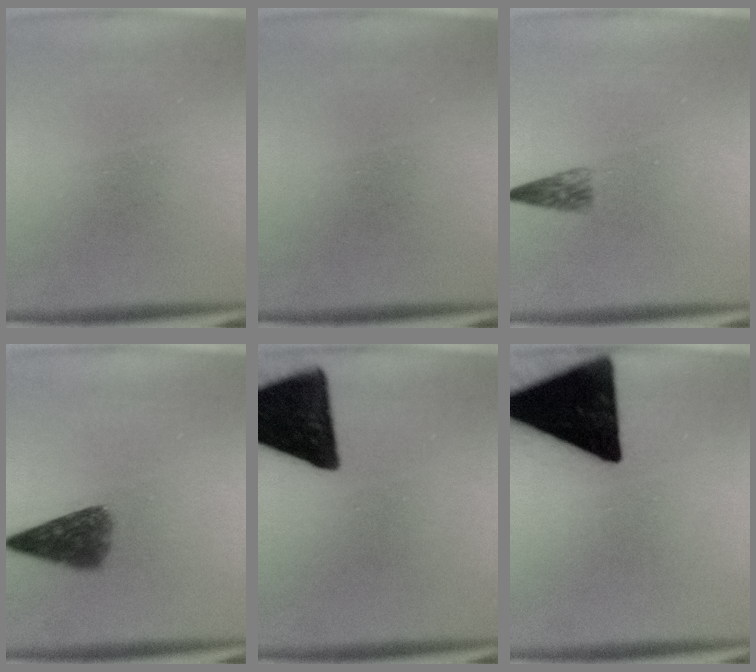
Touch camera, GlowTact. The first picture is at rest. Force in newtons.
{"total": 0.0}
{"total": 2.0}
{"total": 5.5}
{"total": 16.7}
{"total": 19.9}